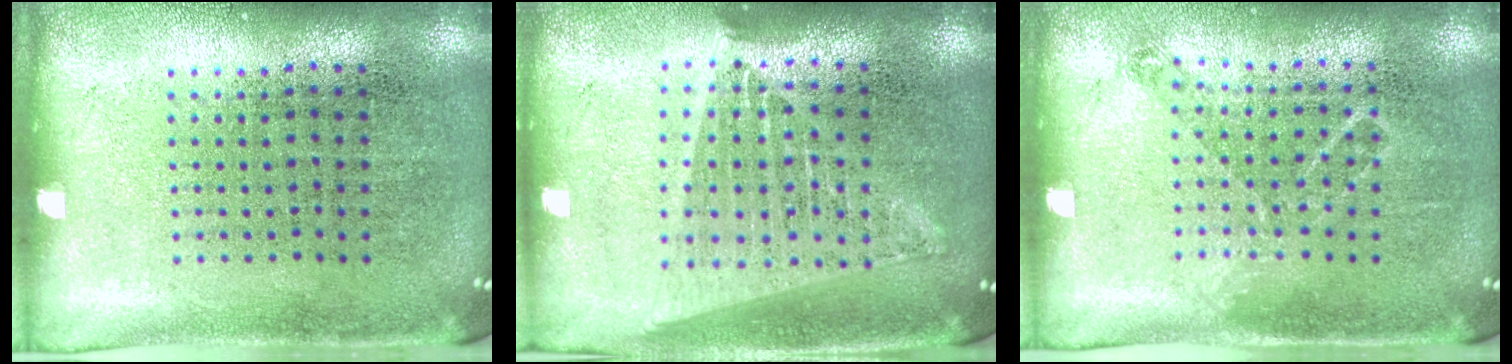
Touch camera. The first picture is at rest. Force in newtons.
{"total": 1.8, "press": 1.6, "slide": 0.8}
{"total": 0.9, "press": 0.8, "slide": 0.2}